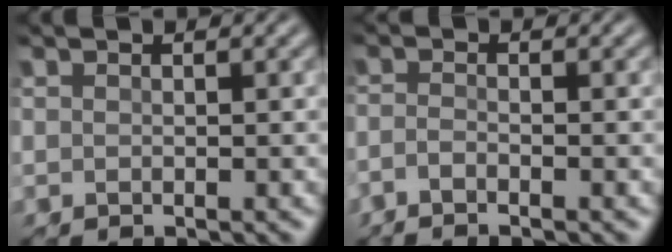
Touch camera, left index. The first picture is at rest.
{"total": 1.4, "force": [-1.1, -0.8, 0.2], "torque": [-0.012, 0.004, -0.024]}